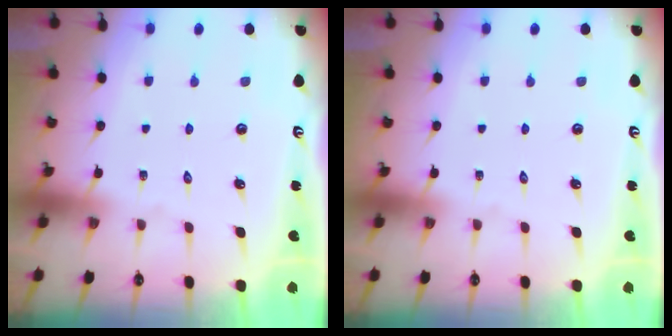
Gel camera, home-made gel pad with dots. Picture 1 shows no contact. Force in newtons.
{"total": 0.0}